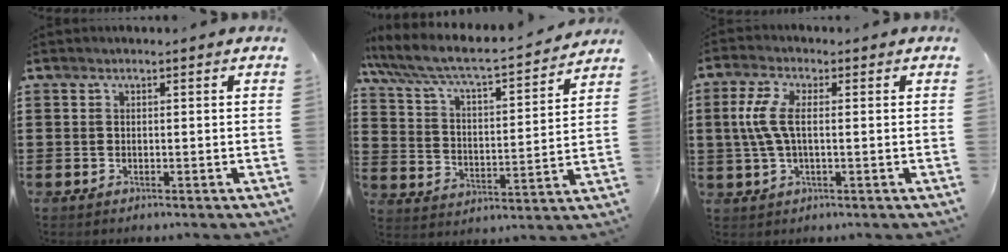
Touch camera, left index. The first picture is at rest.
{"total": 6.0, "force": [5.3, 0.5, 2.7], "torque": [-0.078, -0.042, 0.081]}
{"total": 5.9, "force": [0.4, 2.4, 5.4], "torque": [-0.131, -0.001, -0.001]}